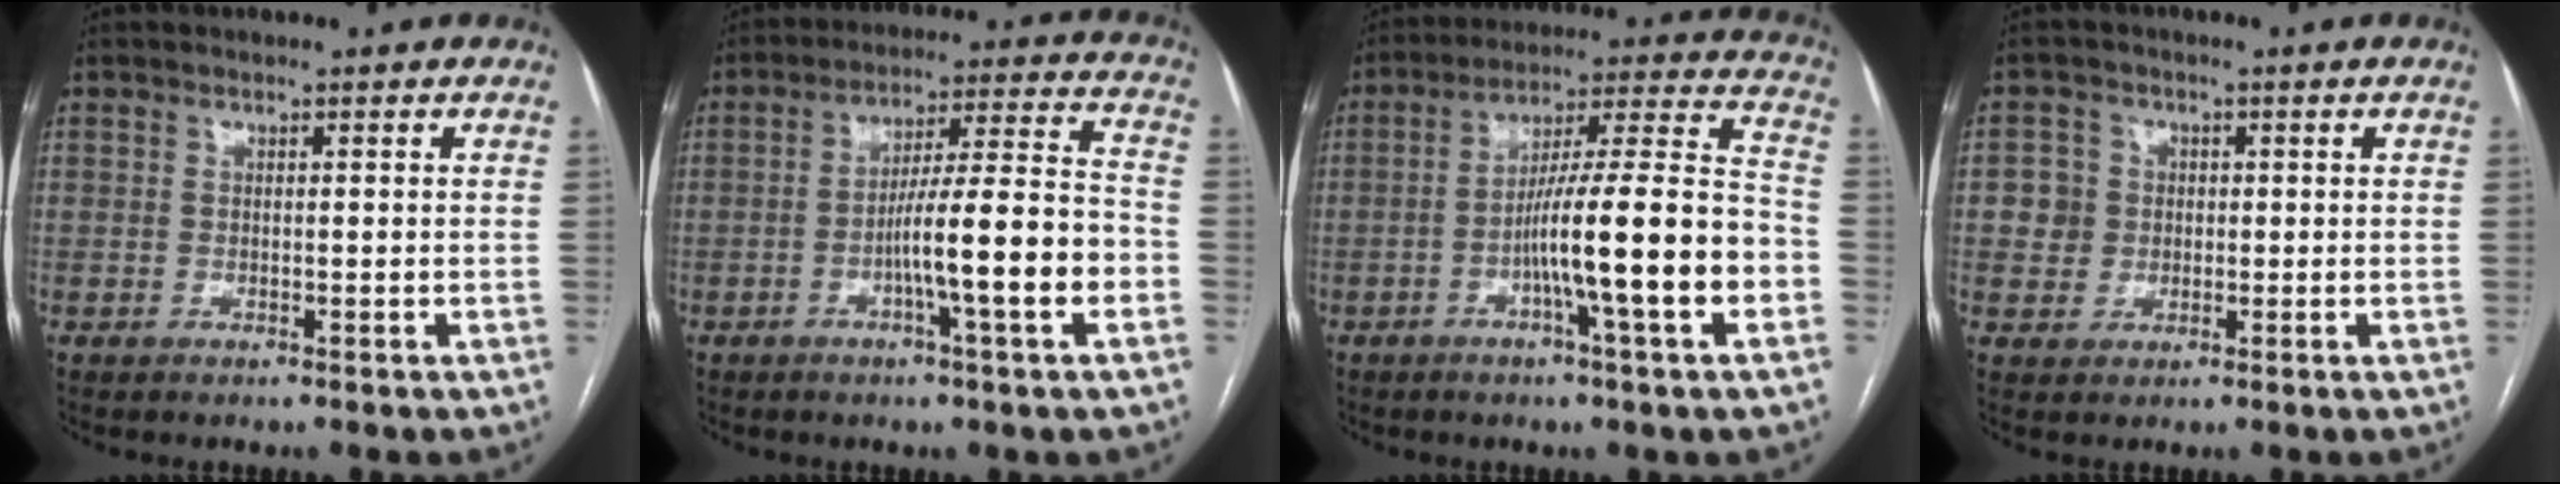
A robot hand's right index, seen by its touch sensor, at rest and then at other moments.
{"total": 13.1, "force": [-3.9, 0.2, 12.5], "torque": [-0.202, 0.011, -0.063]}
{"total": 17.0, "force": [-5.0, 0.3, 16.2], "torque": [-0.256, 0.011, -0.081]}
{"total": 4.1, "force": [0.3, 4.1, 0.6], "torque": [-0.007, 0.017, 0.010]}